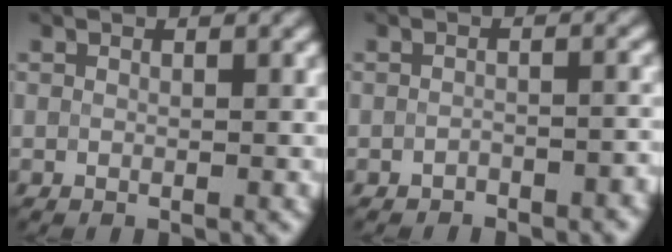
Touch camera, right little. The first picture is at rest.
{"total": 1.8, "force": [-1.4, 0.8, 0.7], "torque": [-0.012, 0.004, -0.023]}